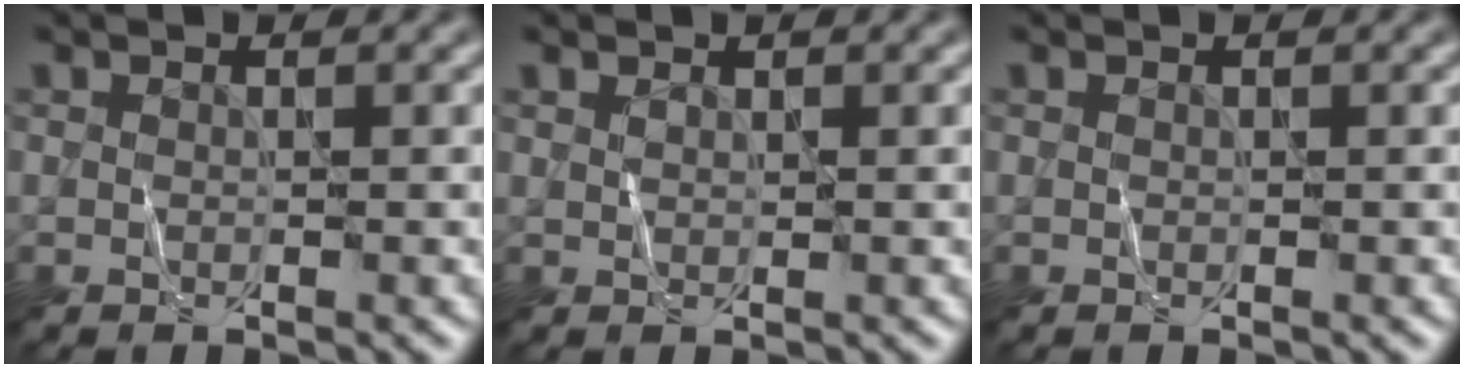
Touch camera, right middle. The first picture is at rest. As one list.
[{"total": 0.6, "force": [0.4, 0.3, 0.2], "torque": [-0.007, -0.001, 0.010]}, {"total": 0.0}]